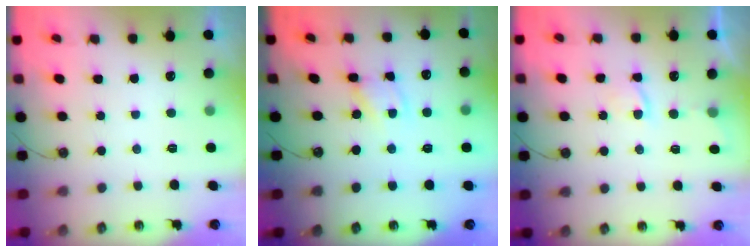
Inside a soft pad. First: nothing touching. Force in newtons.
{"total": 3.7, "press": 3.7, "slide": 0.2}
{"total": 2.5, "press": 2.5, "slide": 0.5}